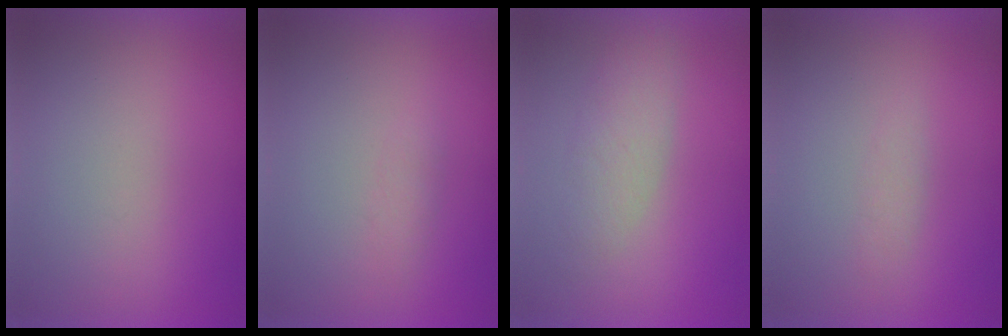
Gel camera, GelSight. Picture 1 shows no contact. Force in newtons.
{"total": 1.5}
{"total": 2.9}
{"total": 1.3}